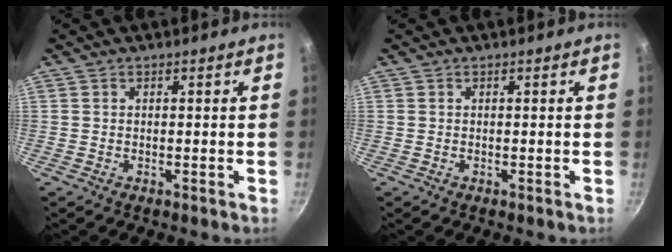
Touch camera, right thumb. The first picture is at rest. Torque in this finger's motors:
{"motor_torque": [0.01, 0.01, 0.01, -0.01, 0.02]}